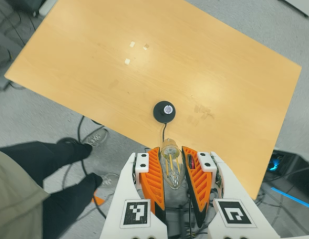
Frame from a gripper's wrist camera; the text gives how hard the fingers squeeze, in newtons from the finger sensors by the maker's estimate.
{"total": 19.7, "left": 22.1, "right": 17.4}